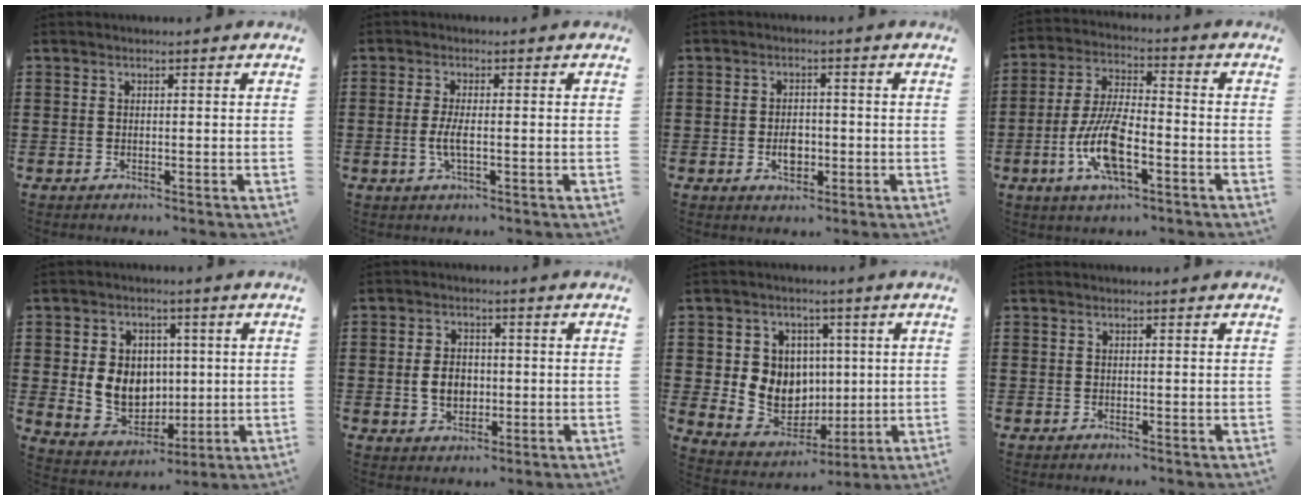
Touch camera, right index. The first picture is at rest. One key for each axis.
{"total": 3.2, "fx": -0.6, "fy": 0.6, "fz": 3.1, "tx": -0.069, "ty": -0.007, "tz": -0.017}
{"total": 3.4, "fx": -0.9, "fy": 2.1, "fz": 2.5, "tx": -0.040, "ty": 0.000, "tz": -0.017}
{"total": 10.8, "fx": -3.8, "fy": 3.8, "fz": 9.4, "tx": -0.205, "ty": -0.005, "tz": -0.072}
{"total": 8.1, "fx": 0.7, "fy": 7.1, "fz": 3.9, "tx": -0.080, "ty": 0.007, "tz": 0.015}
{"total": 4.4, "fx": -0.4, "fy": 3.1, "fz": 3.1, "tx": -0.063, "ty": 0.002, "tz": -0.013}
{"total": 8.1, "fx": 1.0, "fy": 7.7, "fz": 2.5, "tx": -0.066, "ty": 0.002, "tz": 0.026}
{"total": 0.0}